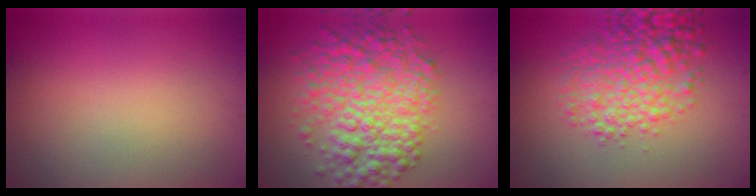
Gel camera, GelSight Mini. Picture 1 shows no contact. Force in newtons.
{"total": 7.8, "press": 7.8, "slide": 0.0}
{"total": 5.9, "press": 5.9, "slide": 0.1}